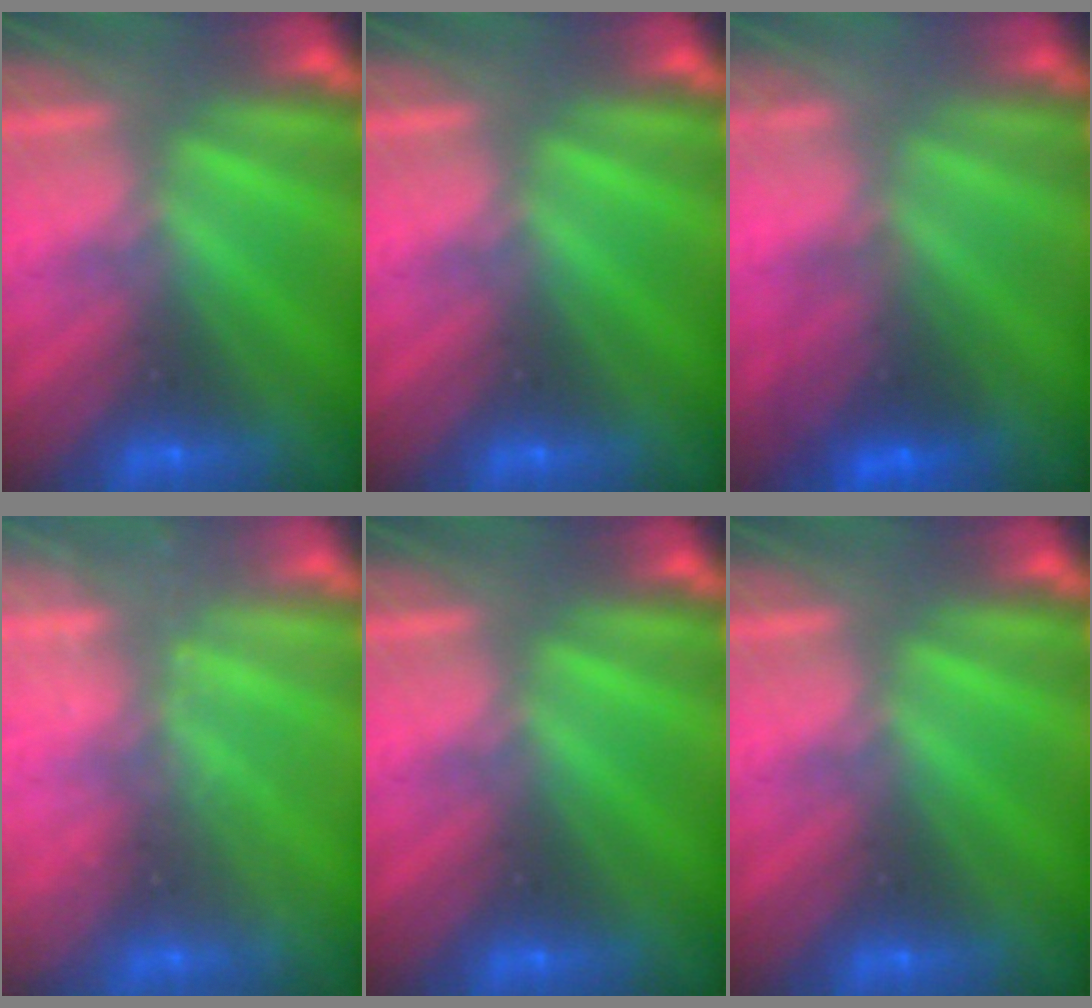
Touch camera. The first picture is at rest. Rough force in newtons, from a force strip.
{"total": 0.0}
{"total": 2.8}
{"total": 1.8}
{"total": 0.0}
{"total": 0.0}